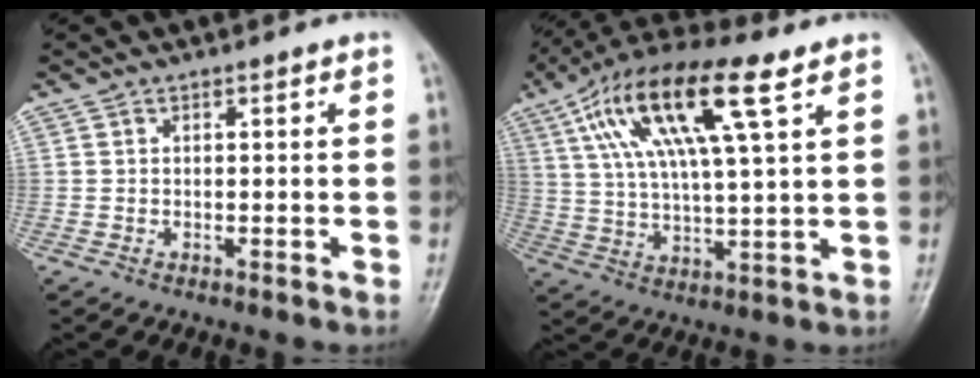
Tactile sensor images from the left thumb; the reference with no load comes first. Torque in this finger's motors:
{"motor_torque": [0.38, 0.43, 2.07, -0.70, 0.57]}